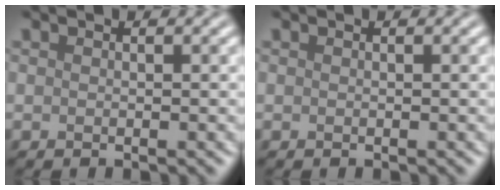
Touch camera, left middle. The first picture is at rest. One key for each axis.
{"total": 0.0}